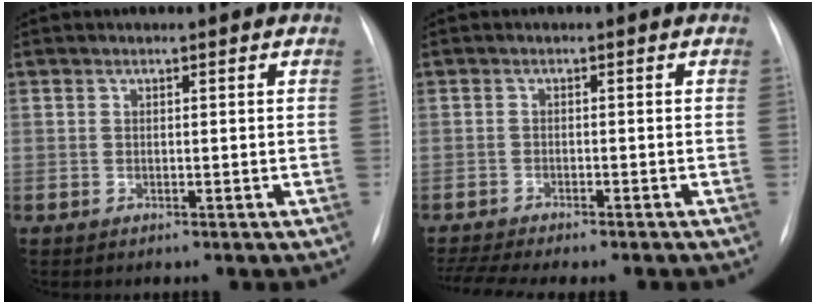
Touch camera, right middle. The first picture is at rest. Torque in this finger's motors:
{"motor_torque": [0.65, -1.04, 0.12, 0.03]}